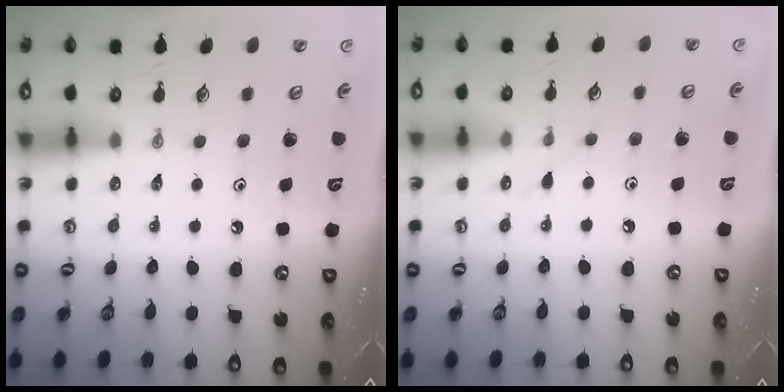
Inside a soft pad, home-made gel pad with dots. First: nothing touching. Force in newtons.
{"total": 5.4, "press": 5.4, "slide": 0.6}